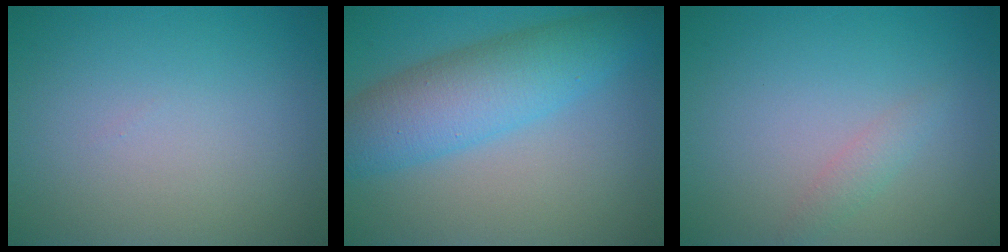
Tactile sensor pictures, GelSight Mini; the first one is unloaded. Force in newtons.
{"total": 6.8, "press": 6.8, "slide": 0.1}
{"total": 1.2, "press": 1.2, "slide": 0.1}